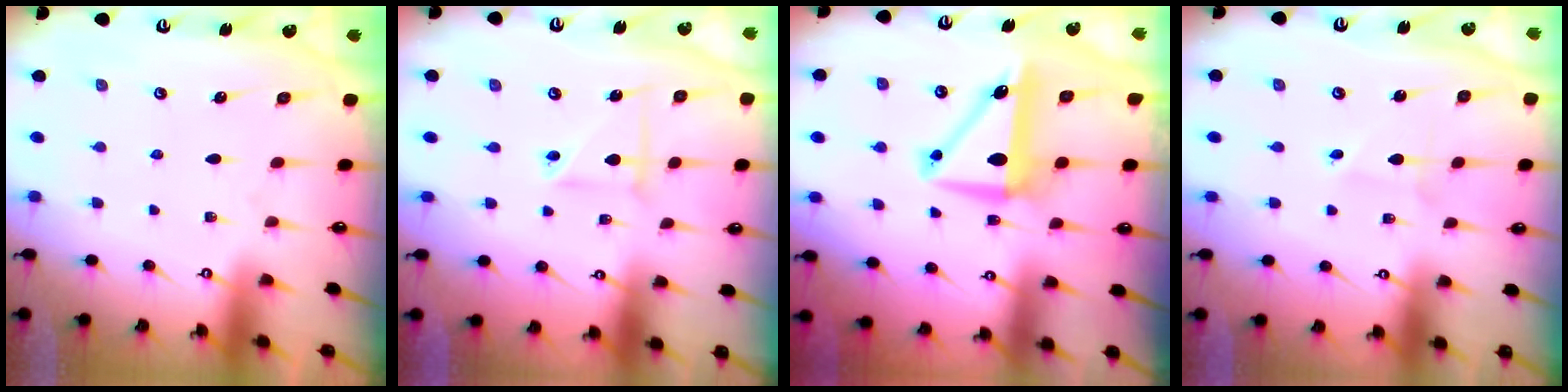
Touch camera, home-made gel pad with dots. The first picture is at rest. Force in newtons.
{"total": 4.5, "press": 4.4, "slide": 0.7}
{"total": 9.1, "press": 9.0, "slide": 1.6}
{"total": 1.9, "press": 1.9, "slide": 0.1}